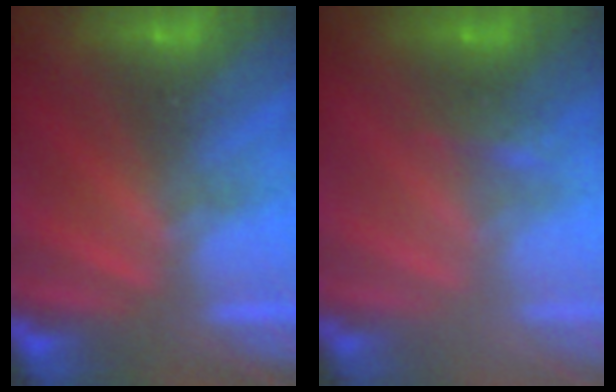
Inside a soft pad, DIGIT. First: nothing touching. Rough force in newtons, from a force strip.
{"total": 2.2}